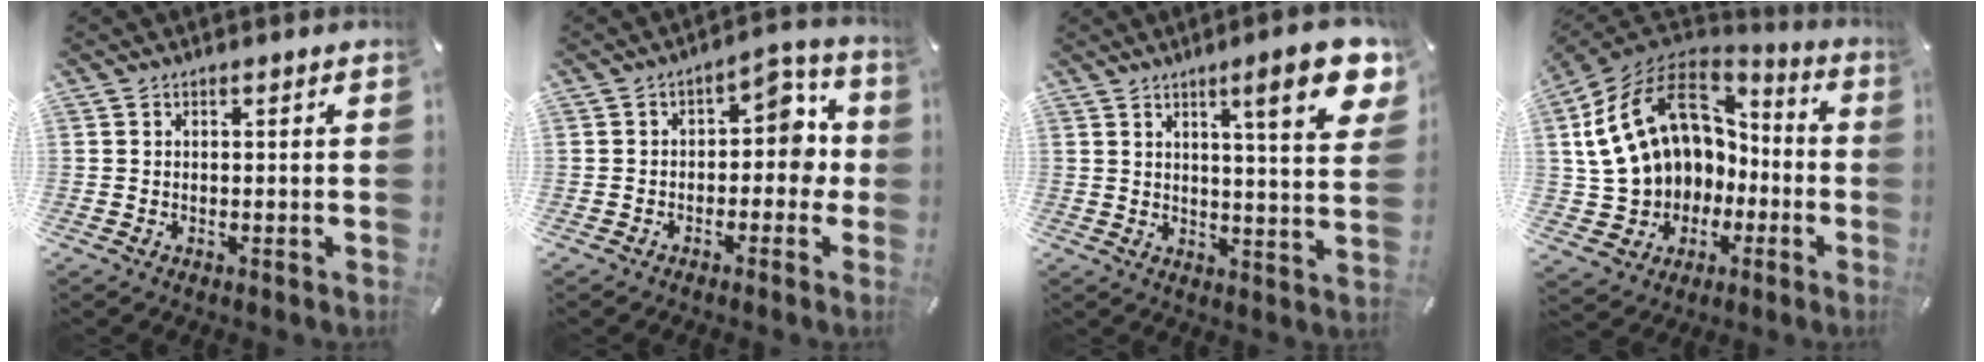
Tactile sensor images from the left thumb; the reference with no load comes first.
{"total": 8.0, "force": [0.6, 5.1, 6.1], "torque": [-0.071, -0.005, 0.000]}
{"total": 13.8, "force": [7.1, 2.4, 11.6], "torque": [-0.166, -0.034, 0.105]}
{"total": 19.3, "force": [3.9, 15.9, 10.3], "torque": [-0.214, -0.019, 0.093]}